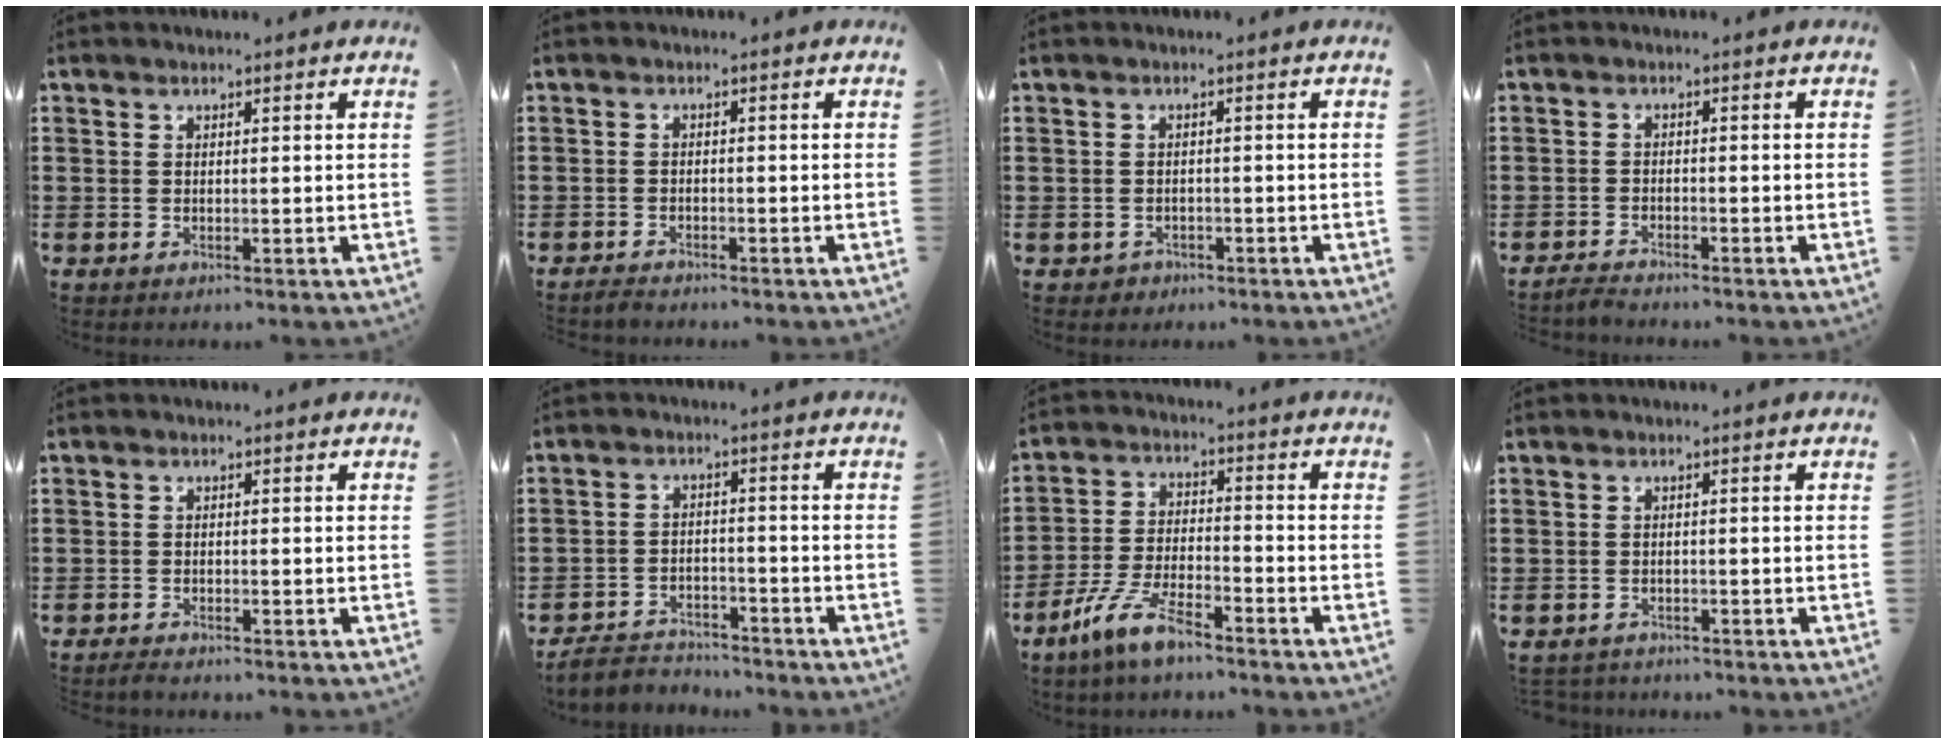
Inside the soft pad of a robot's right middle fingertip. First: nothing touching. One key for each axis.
{"total": 1.2, "fx": -1.2, "fy": 0.3, "fz": 0.2, "tx": -0.007, "ty": 0.001, "tz": -0.024}
{"total": 1.0, "fx": -0.7, "fy": 0.7, "fz": 0.0, "tx": -0.004, "ty": 0.002, "tz": -0.017}
{"total": 1.9, "fx": -1.9, "fy": 0.1, "fz": 0.3, "tx": -0.010, "ty": 0.002, "tz": -0.039}
{"total": 1.1, "fx": -1.1, "fy": 0.1, "fz": 0.2, "tx": -0.007, "ty": -0.001, "tz": -0.022}
{"total": 4.0, "fx": -3.8, "fy": 1.0, "fz": 0.4, "tx": -0.018, "ty": 0.005, "tz": -0.083}
{"total": 7.7, "fx": -6.0, "fy": 1.3, "fz": 4.7, "tx": -0.114, "ty": -0.005, "tz": -0.121}
{"total": 1.3, "fx": -1.3, "fy": 0.3, "fz": -0.1, "tx": -0.004, "ty": 0.001, "tz": -0.029}